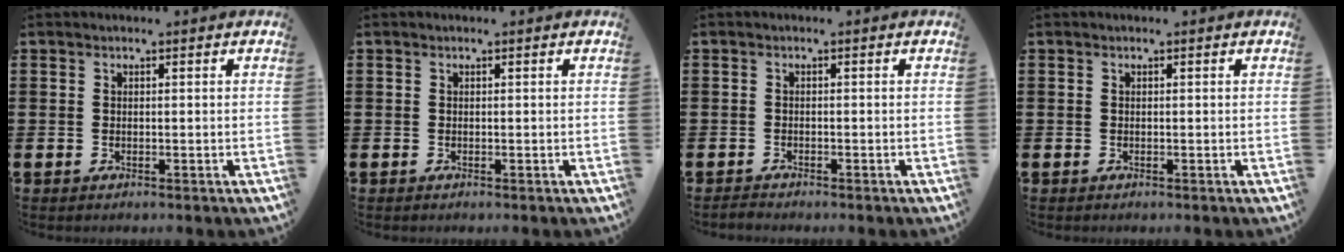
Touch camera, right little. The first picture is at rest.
{"total": 0.0}
{"total": 0.6, "force": [-0.6, 0.1, 0.1], "torque": [-0.005, -0.001, -0.013]}
{"total": 0.0}